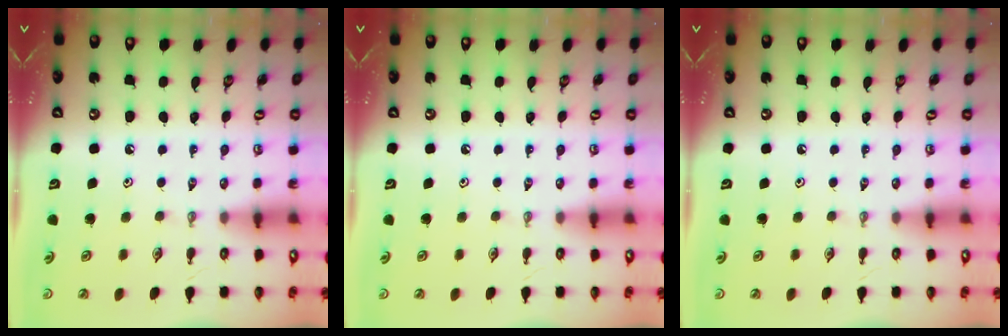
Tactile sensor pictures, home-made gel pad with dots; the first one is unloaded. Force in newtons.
{"total": 0.0}
{"total": 0.0}